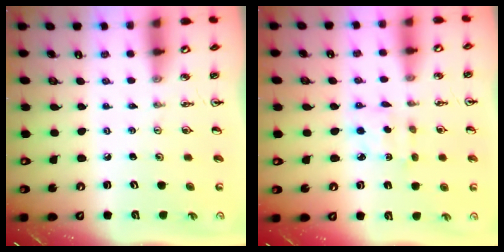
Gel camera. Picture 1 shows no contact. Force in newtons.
{"total": 2.0, "press": 2.0, "slide": 0.2}